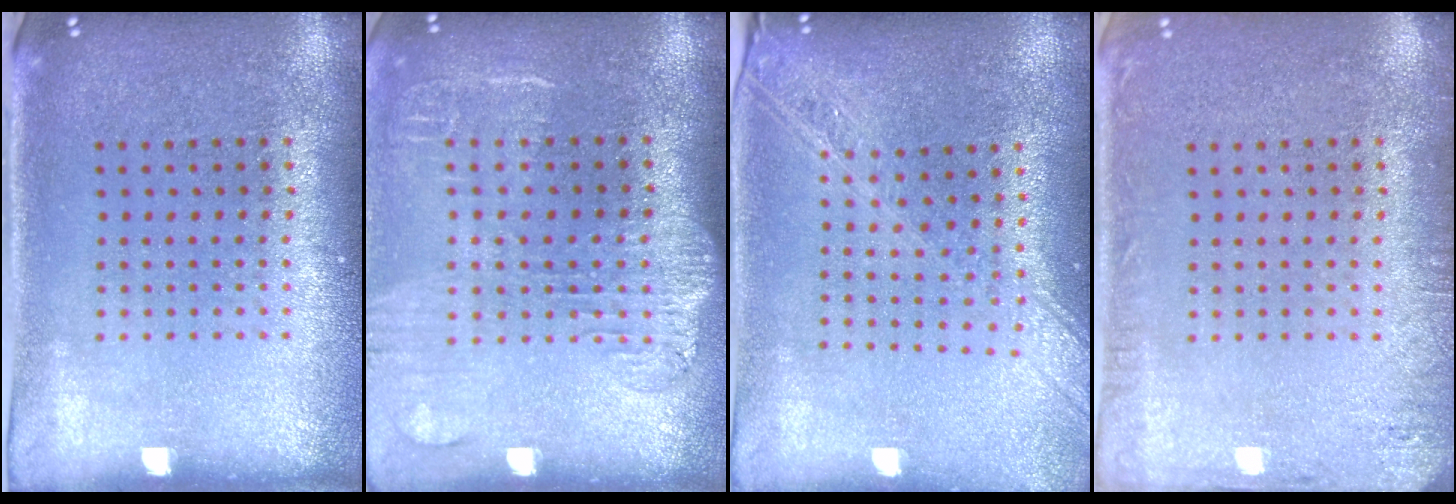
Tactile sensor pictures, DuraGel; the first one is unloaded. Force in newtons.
{"total": 1.8, "press": 1.5, "slide": 0.9}
{"total": 2.2, "press": 1.9, "slide": 1.2}
{"total": 1.9, "press": 1.9, "slide": 0.2}